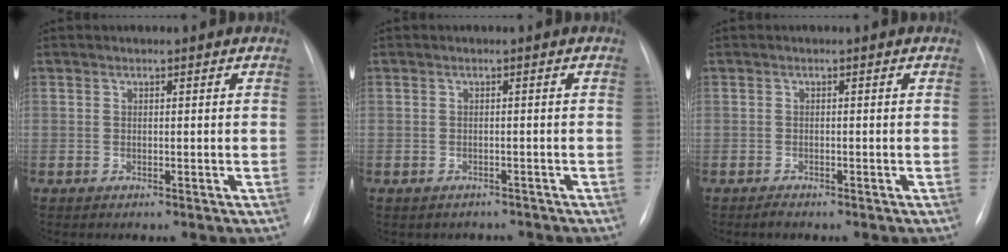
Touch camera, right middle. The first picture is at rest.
{"total": 2.9, "force": [-2.5, 1.5, 0.1], "torque": [-0.004, 0.008, -0.030]}
{"total": 0.8, "force": [-0.7, 0.2, 0.2], "torque": [-0.005, -0.002, -0.012]}